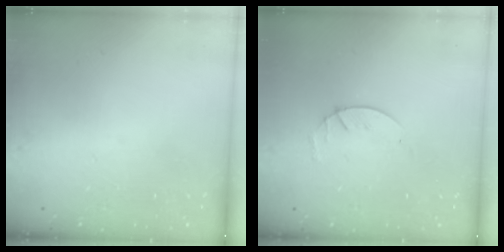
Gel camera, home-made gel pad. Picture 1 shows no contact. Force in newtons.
{"total": 2.9, "press": 2.9, "slide": 0.4}